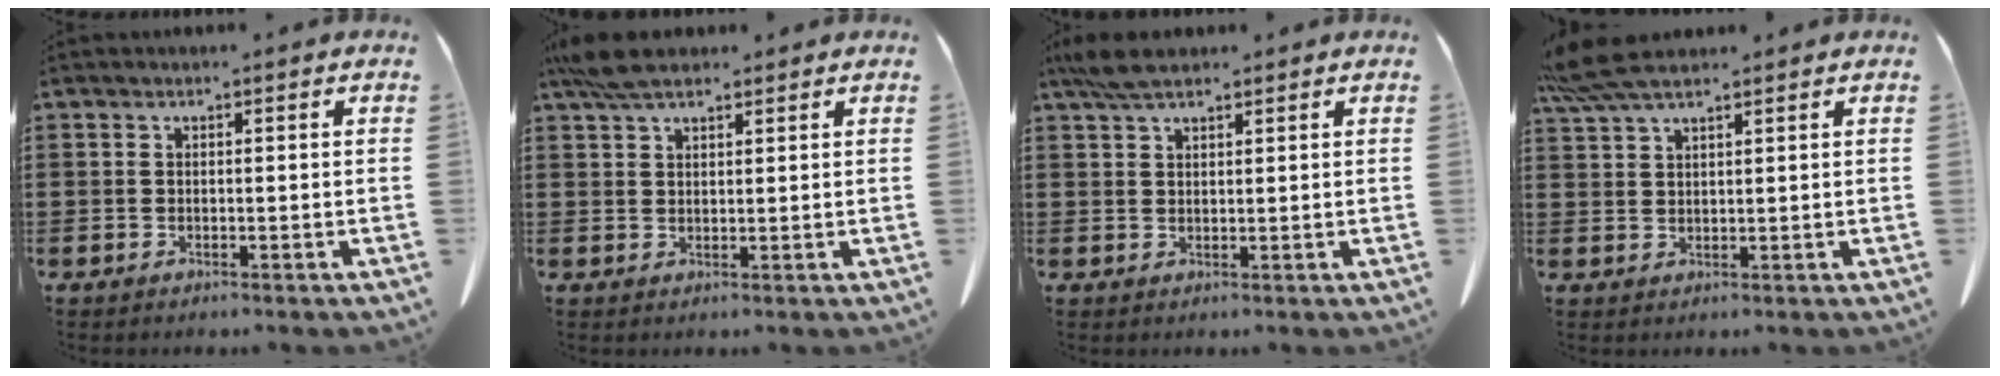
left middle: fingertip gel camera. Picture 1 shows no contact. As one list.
[{"total": 5.1, "force": [4.1, 1.5, 2.6], "torque": [-0.062, -0.001, 0.079]}, {"total": 4.0, "force": [3.2, 1.2, 2.1], "torque": [-0.050, 0.000, 0.061]}, {"total": 5.9, "force": [4.7, 1.1, 3.5], "torque": [-0.088, -0.009, 0.087]}]